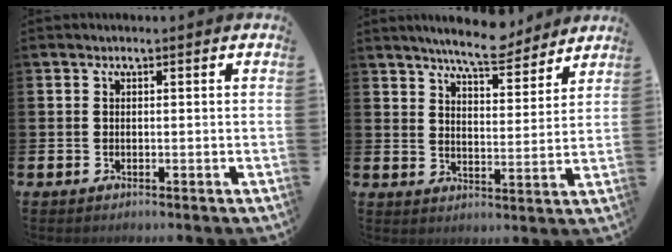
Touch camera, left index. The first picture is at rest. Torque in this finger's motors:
{"motor_torque": [1.08, -1.06, 0.89, 0.21]}